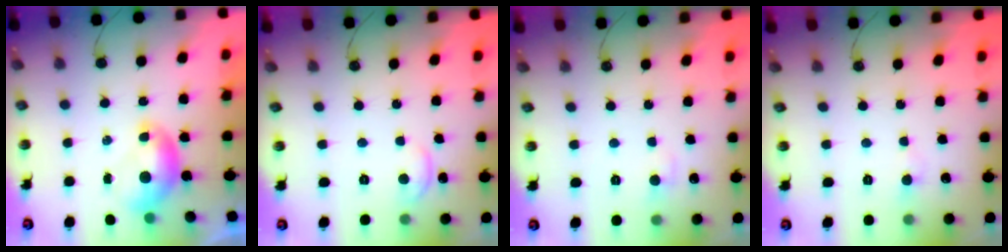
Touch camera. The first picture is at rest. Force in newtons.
{"total": 1.0, "press": 0.9, "slide": 0.4}
{"total": 0.7, "press": 0.3, "slide": 0.7}
{"total": 1.9, "press": 1.7, "slide": 0.7}